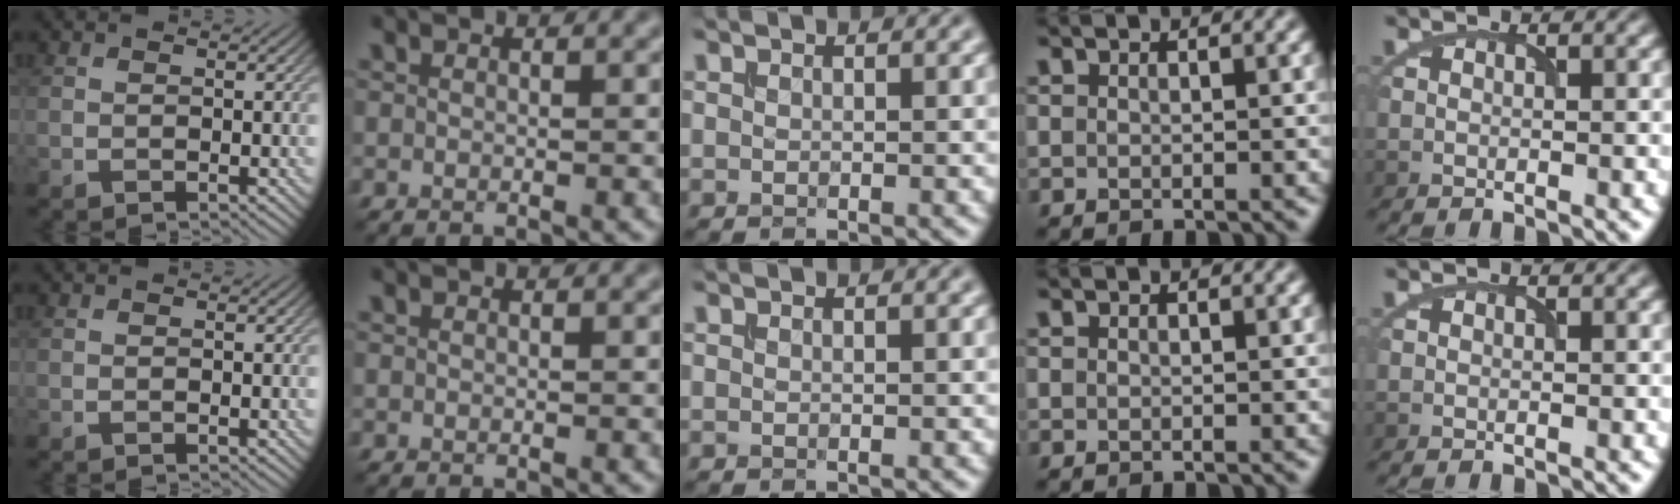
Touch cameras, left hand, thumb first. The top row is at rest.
{}